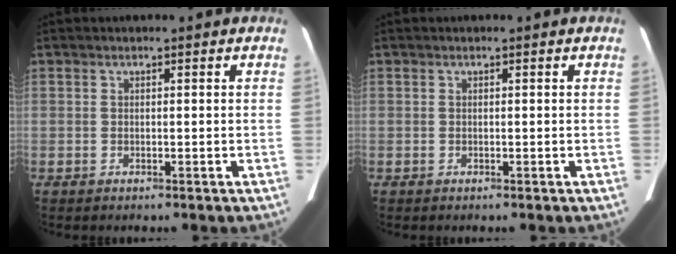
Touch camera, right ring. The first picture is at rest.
{"total": 0.0}